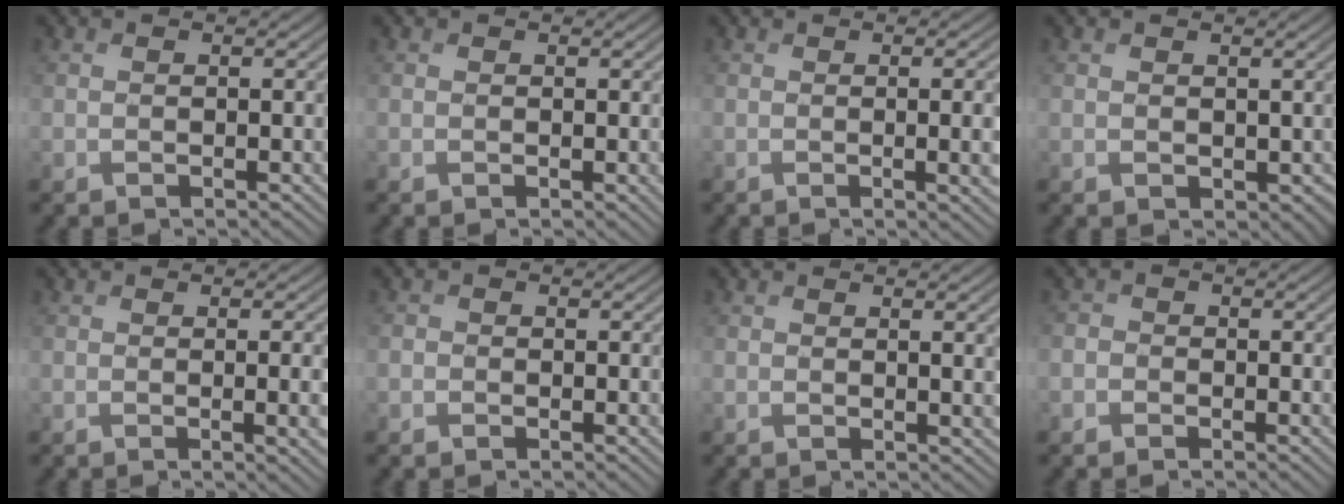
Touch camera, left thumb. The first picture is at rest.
{"total": 0.0}
{"total": 6.5, "force": [-0.3, 2.0, 6.1], "torque": [-0.071, -0.001, -0.003]}
{"total": 1.8, "force": [0.7, 1.4, 0.9], "torque": [-0.021, -0.007, 0.013]}
{"total": 5.6, "force": [-0.4, 1.6, 5.3], "torque": [-0.065, -0.004, -0.002]}
{"total": 0.8, "force": [-0.4, 0.6, -0.1], "torque": [0.006, -0.005, -0.014]}
{"total": 3.3, "force": [0.8, 0.6, 3.1], "torque": [-0.043, 0.007, 0.012]}
{"total": 1.6, "force": [-0.9, 1.4, 0.1], "torque": [0.006, 0.000, -0.027]}